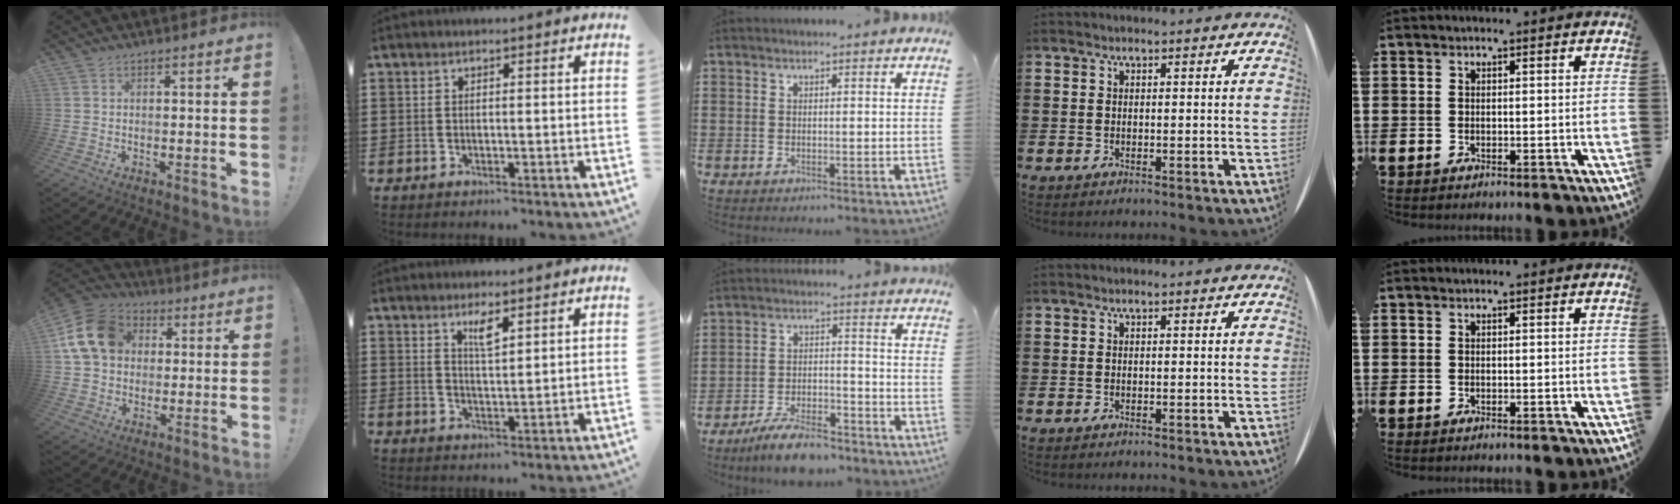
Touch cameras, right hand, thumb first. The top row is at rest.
{"thumb": {"total": 15.5, "force": [3.8, 12.1, 8.8], "torque": [-0.146, 0.005, 0.079]}, "index": {"total": 3.1, "force": [2.0, 0.7, 2.2], "torque": [-0.040, 0.001, 0.033]}, "middle": {"total": 7.3, "force": [-6.5, 1.3, 3.1], "torque": [-0.063, 0.008, -0.124]}}